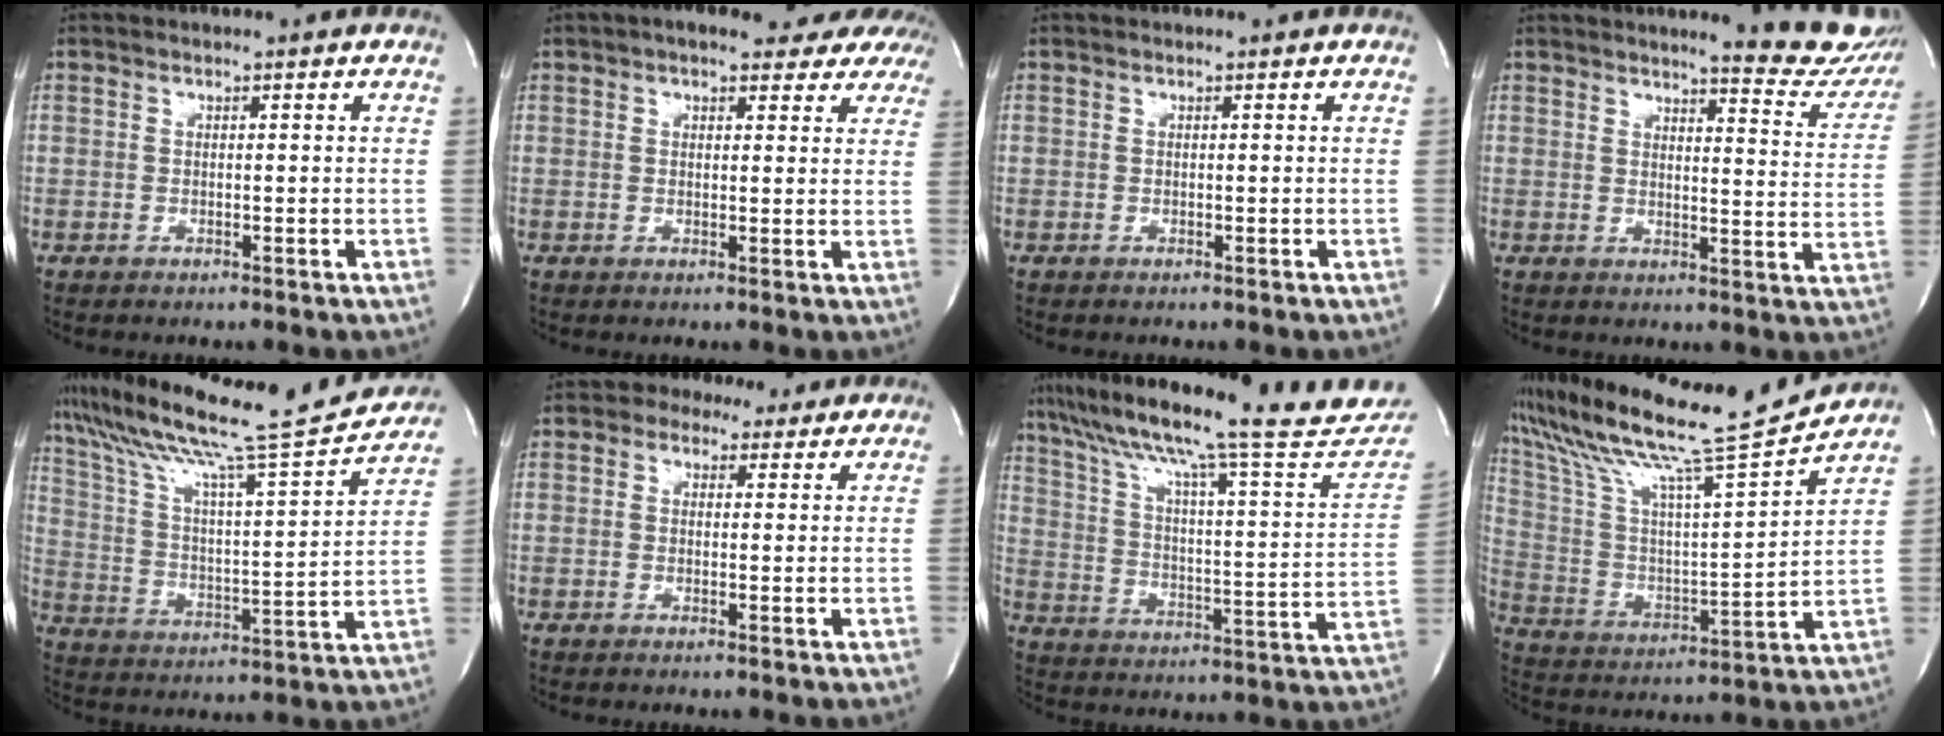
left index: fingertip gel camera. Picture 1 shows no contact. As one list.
[{"total": 12.3, "force": [10.6, 3.9, 5.0], "torque": [-0.044, 0.027, 0.114]}, {"total": 0.0}, {"total": 12.2, "force": [11.3, 1.5, 4.2], "torque": [-0.035, -0.055, 0.111]}, {"total": 22.4, "force": [20.0, -0.2, 10.2], "torque": [-0.179, -0.030, 0.298]}, {"total": 4.5, "force": [3.1, 3.0, 1.4], "torque": [-0.020, 0.025, 0.043]}, {"total": 30.3, "force": [25.6, 2.4, 16.0], "torque": [-0.263, -0.042, 0.344]}, {"total": 19.6, "force": [17.7, -2.0, 8.3], "torque": [-0.173, -0.038, 0.296]}]